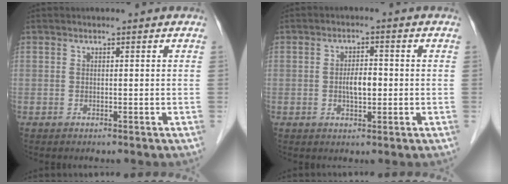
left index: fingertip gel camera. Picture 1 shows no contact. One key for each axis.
{"total": 3.7, "fx": -0.4, "fy": 1.5, "fz": 3.3, "tx": -0.062, "ty": 0.002, "tz": -0.007}